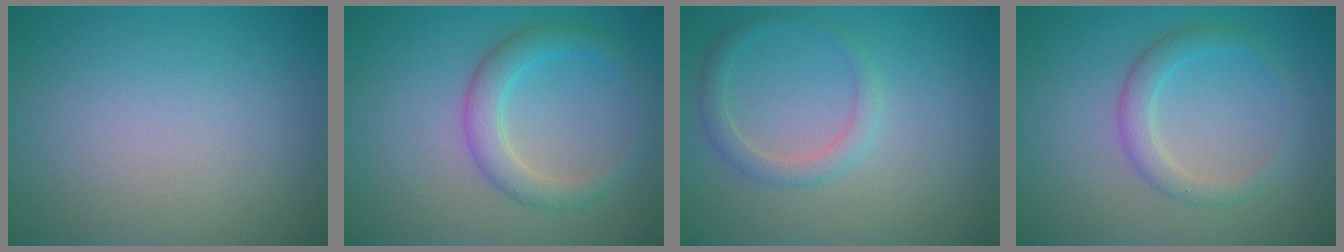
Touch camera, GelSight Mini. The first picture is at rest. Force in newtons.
{"total": 3.1, "press": 3.1, "slide": 0.1}
{"total": 1.9, "press": 1.9, "slide": 0.1}
{"total": 2.4, "press": 2.3, "slide": 0.2}